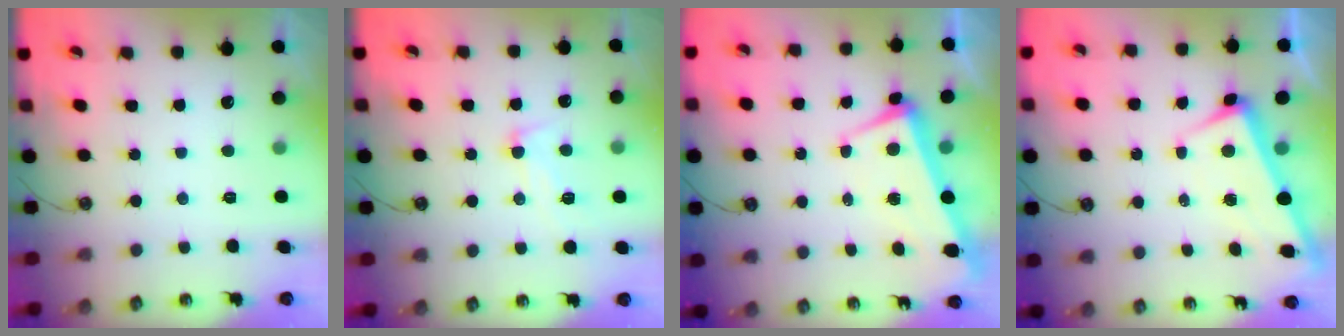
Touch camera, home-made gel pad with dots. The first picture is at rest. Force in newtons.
{"total": 8.6, "press": 8.5, "slide": 1.1}
{"total": 2.1, "press": 1.8, "slide": 1.1}
{"total": 2.0, "press": 1.9, "slide": 0.6}